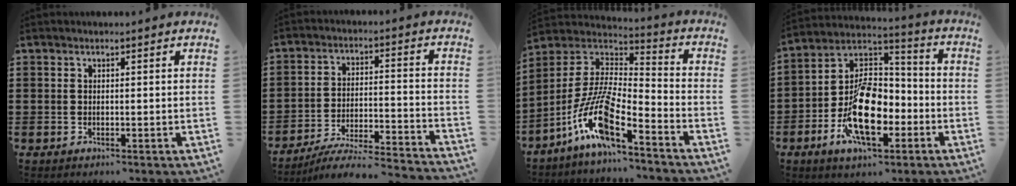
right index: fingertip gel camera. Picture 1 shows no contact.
{"total": 6.0, "force": [-5.5, -0.1, 2.2], "torque": [-0.049, -0.015, -0.112]}
{"total": 11.5, "force": [-7.4, 2.4, 8.5], "torque": [-0.199, -0.012, -0.155]}
{"total": 13.5, "force": [-5.1, 7.1, 10.3], "torque": [-0.220, 0.007, -0.094]}